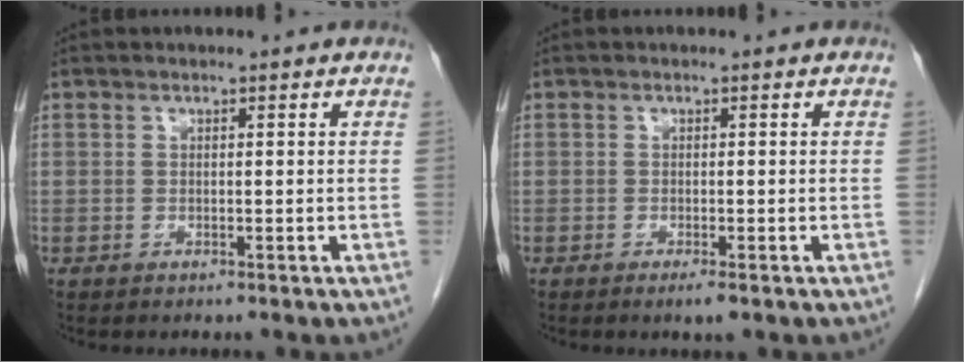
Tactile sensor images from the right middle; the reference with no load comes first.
{"total": 1.5, "force": [-1.0, 0.1, 1.2], "torque": [-0.019, -0.004, -0.014]}